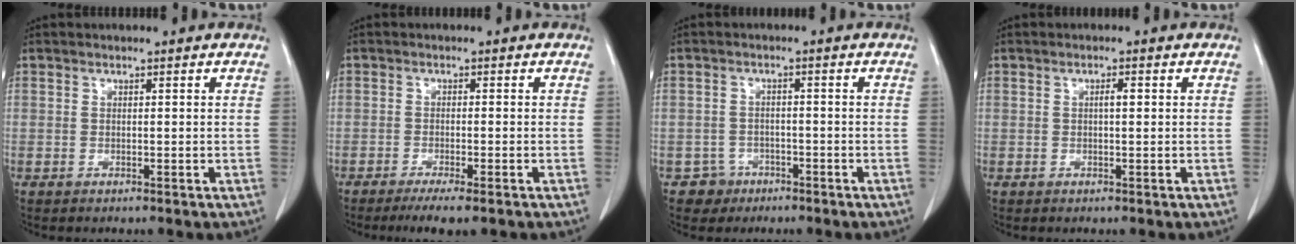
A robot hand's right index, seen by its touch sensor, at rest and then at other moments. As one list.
[{"total": 5.1, "force": [-3.6, 0.4, 3.6], "torque": [-0.052, -0.013, -0.053]}, {"total": 3.2, "force": [-1.9, 2.6, -0.4], "torque": [0.011, 0.014, -0.031]}, {"total": 1.2, "force": [0.2, 0.2, 1.2], "torque": [-0.020, 0.003, 0.001]}]